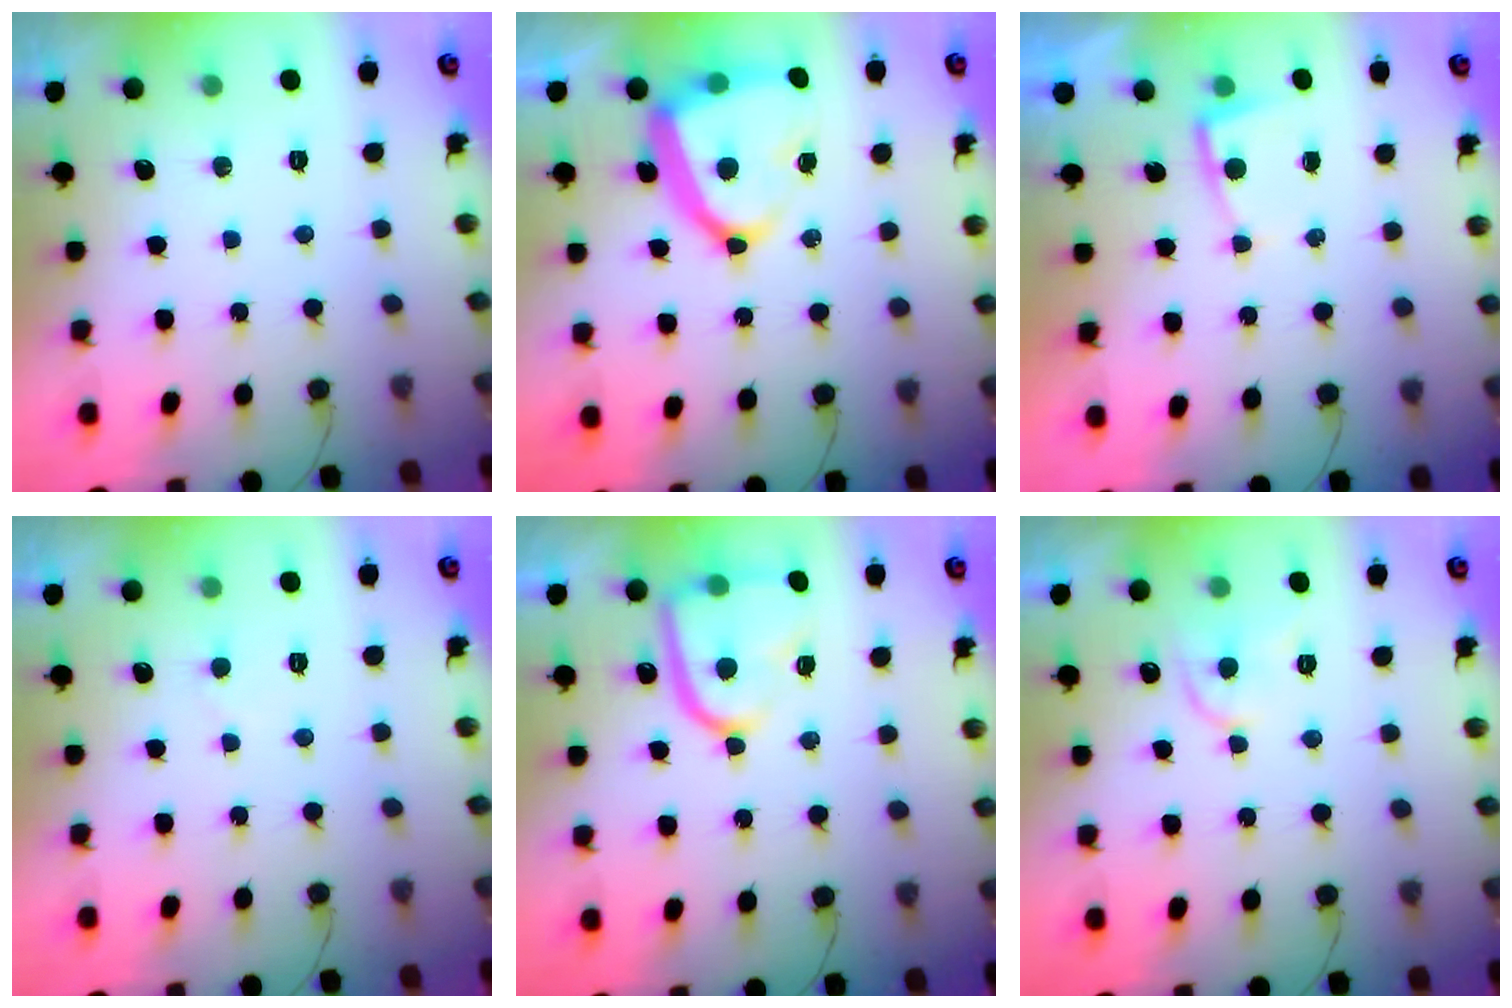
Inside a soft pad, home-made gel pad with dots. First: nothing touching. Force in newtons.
{"total": 17.6, "press": 17.5, "slide": 1.6}
{"total": 2.3, "press": 2.2, "slide": 0.4}
{"total": 2.3, "press": 2.3, "slide": 0.2}
{"total": 15.3, "press": 15.3, "slide": 1.2}
{"total": 8.2, "press": 8.1, "slide": 0.9}